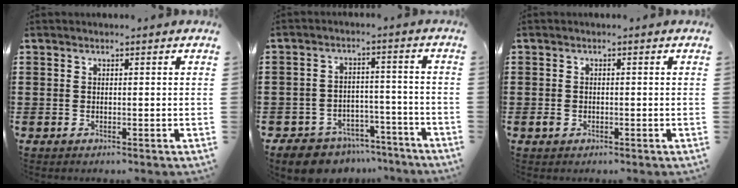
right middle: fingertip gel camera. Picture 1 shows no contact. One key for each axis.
{"total": 6.6, "fx": -6.2, "fy": 1.9, "fz": 1.1, "tx": -0.025, "ty": 0.020, "tz": -0.123}
{"total": 1.3, "fx": -0.5, "fy": 1.0, "fz": 0.7, "tx": -0.030, "ty": -0.002, "tz": -0.015}